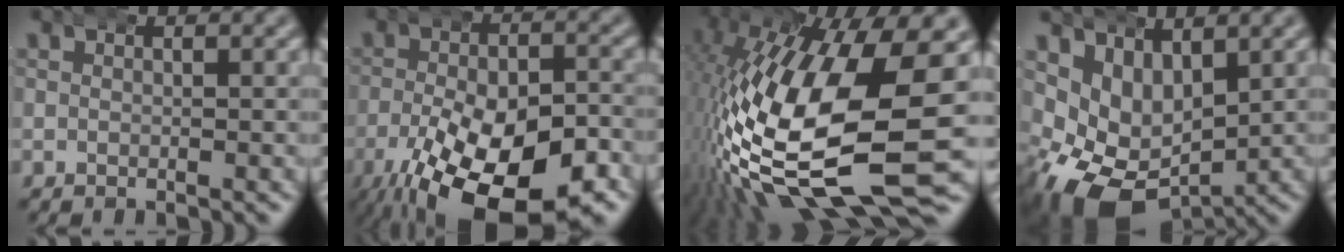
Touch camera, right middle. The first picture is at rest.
{"total": 13.7, "force": [-6.1, 6.6, 10.3], "torque": [-0.172, -0.045, -0.065]}
{"total": 19.0, "force": [-3.1, 8.9, 16.5], "torque": [-0.317, -0.040, -0.016]}
{"total": 9.5, "force": [-2.0, 7.2, 5.9], "torque": [-0.132, -0.050, -0.014]}